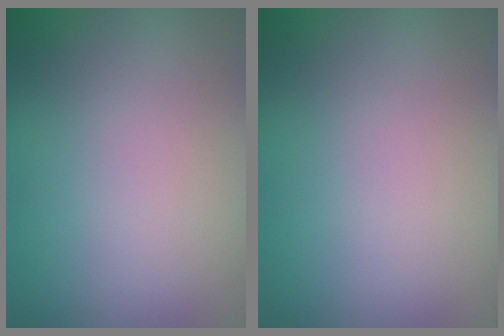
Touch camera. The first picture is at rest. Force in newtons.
{"total": 0.0}